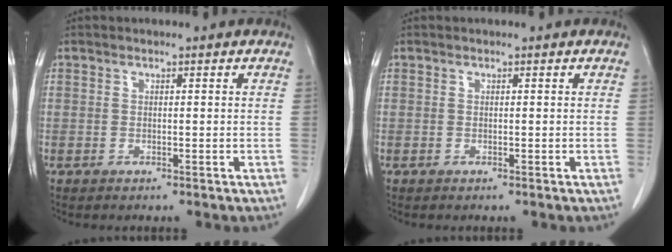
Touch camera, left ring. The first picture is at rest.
{"total": 0.0}